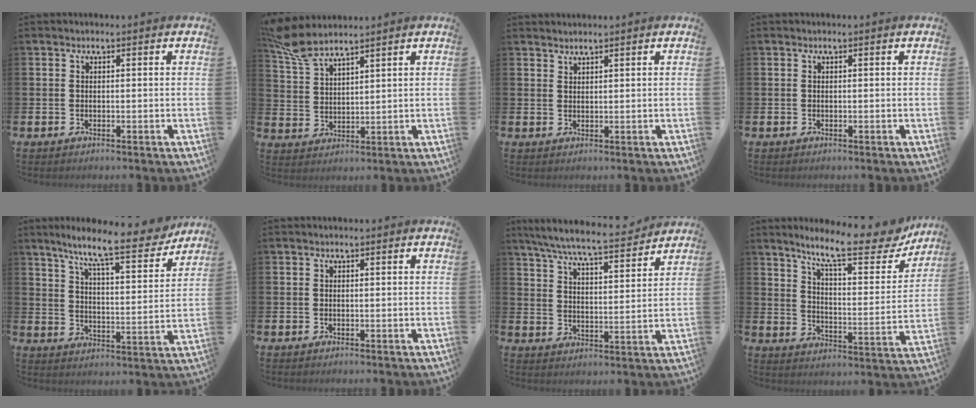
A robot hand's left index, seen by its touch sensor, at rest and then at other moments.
{"total": 6.4, "force": [5.9, 0.9, 2.3], "torque": [-0.070, -0.020, 0.109]}
{"total": 1.4, "force": [1.4, 0.2, -0.1], "torque": [0.000, -0.002, 0.027]}
{"total": 0.0}
{"total": 10.4, "force": [8.8, 1.1, 5.3], "torque": [-0.115, -0.056, 0.144]}
{"total": 0.0}
{"total": 7.7, "force": [7.2, 0.6, 2.7], "torque": [-0.078, -0.048, 0.124]}
{"total": 11.6, "force": [9.7, 2.3, 6.1], "torque": [-0.125, -0.059, 0.159]}